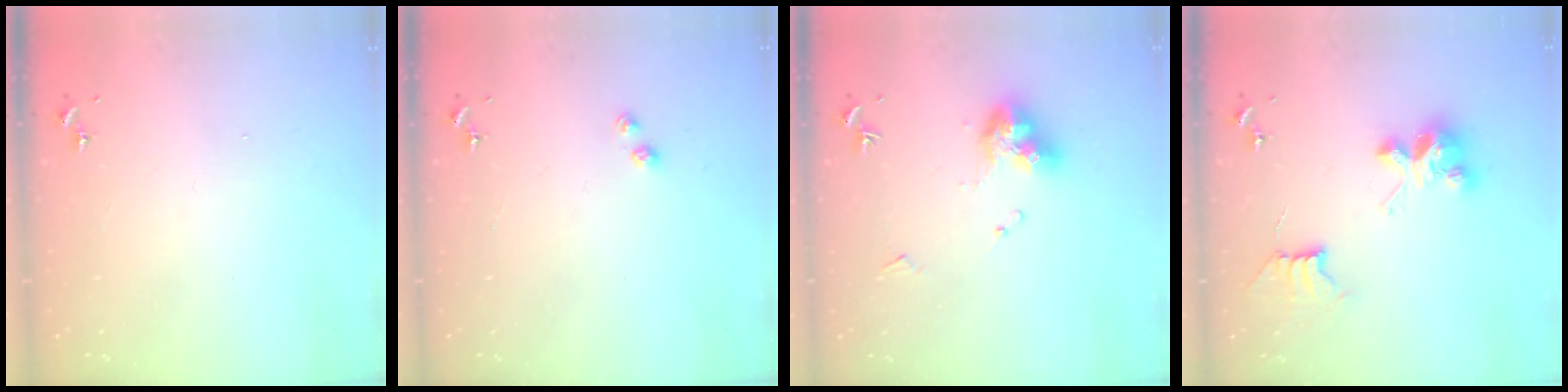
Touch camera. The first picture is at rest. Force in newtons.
{"total": 3.3, "press": 3.2, "slide": 0.3}
{"total": 11.1, "press": 11.1, "slide": 1.0}
{"total": 9.5, "press": 9.5, "slide": 0.7}